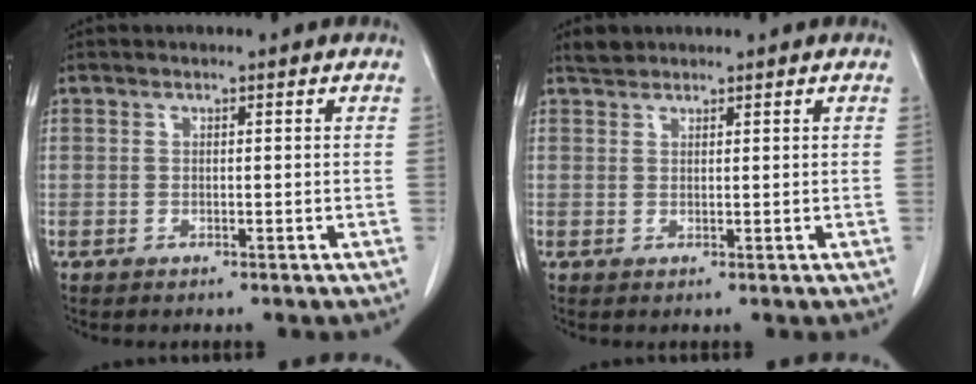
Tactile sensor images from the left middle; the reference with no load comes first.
{"total": 1.4, "force": [1.3, 0.6, 0.0], "torque": [-0.002, 0.005, 0.023]}